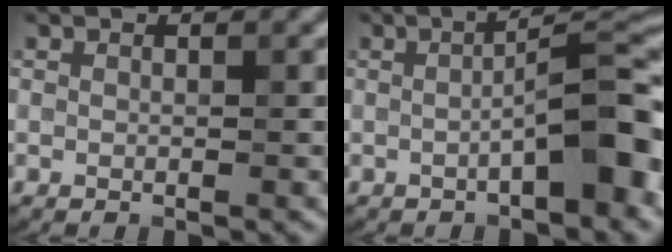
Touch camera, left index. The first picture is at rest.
{"total": 6.9, "force": [-1.3, 1.4, 6.6], "torque": [-0.088, 0.018, -0.024]}